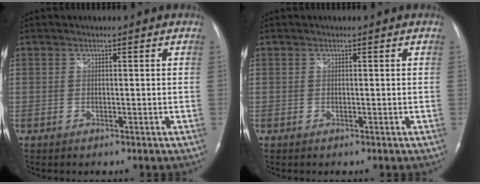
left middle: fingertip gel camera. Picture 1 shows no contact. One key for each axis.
{"total": 0.0}